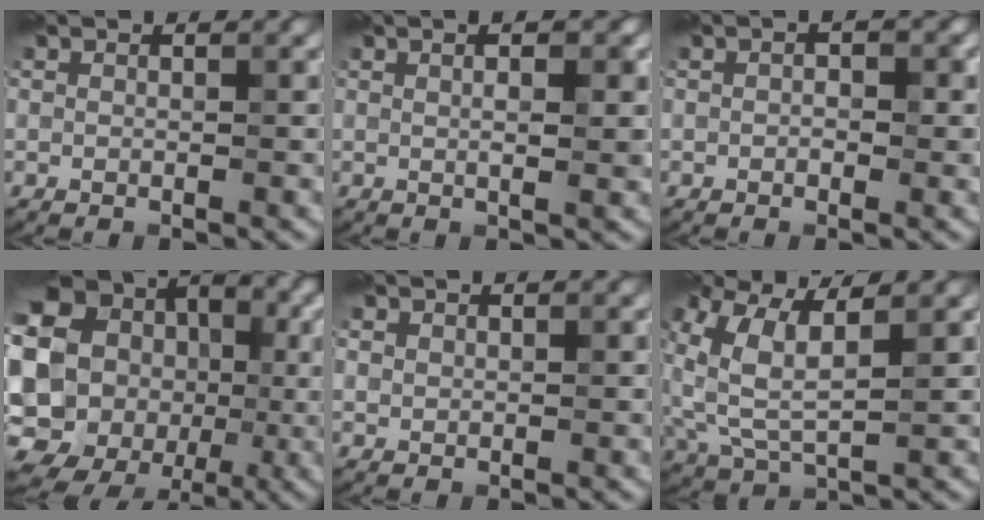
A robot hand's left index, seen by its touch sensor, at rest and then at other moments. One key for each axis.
{"total": 2.8, "fx": 0.7, "fy": 0.7, "fz": 2.6, "tx": -0.026, "ty": 0.000, "tz": 0.008}
{"total": 1.6, "fx": 0.1, "fy": 0.9, "fz": 1.3, "tx": -0.020, "ty": 0.004, "tz": -0.002}
{"total": 18.8, "fx": -0.5, "fy": 16.1, "fz": 9.7, "tx": -0.195, "ty": 0.030, "tz": -0.014}
{"total": 0.7, "fx": 0.4, "fy": 0.6, "fz": 0.2, "tx": -0.005, "ty": -0.005, "tz": 0.017}
{"total": 6.1, "fx": 1.6, "fy": 2.7, "fz": 5.2, "tx": -0.134, "ty": 0.007, "tz": 0.033}